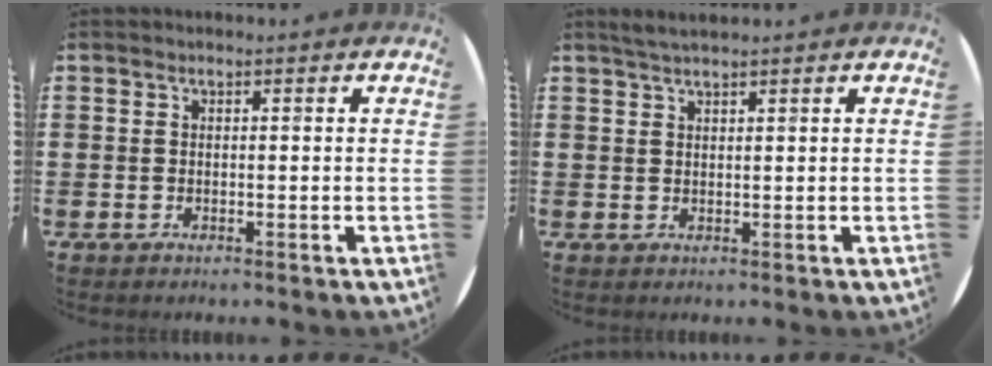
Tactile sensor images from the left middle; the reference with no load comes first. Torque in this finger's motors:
{"motor_torque": [0.45, -0.38, 0.05, 0.01]}